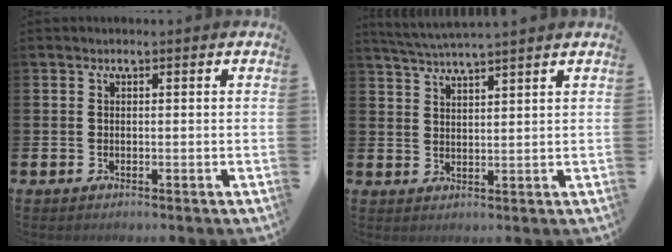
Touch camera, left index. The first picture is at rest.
{"total": 3.6, "force": [3.5, -0.6, 0.5], "torque": [-0.025, -0.015, 0.065]}